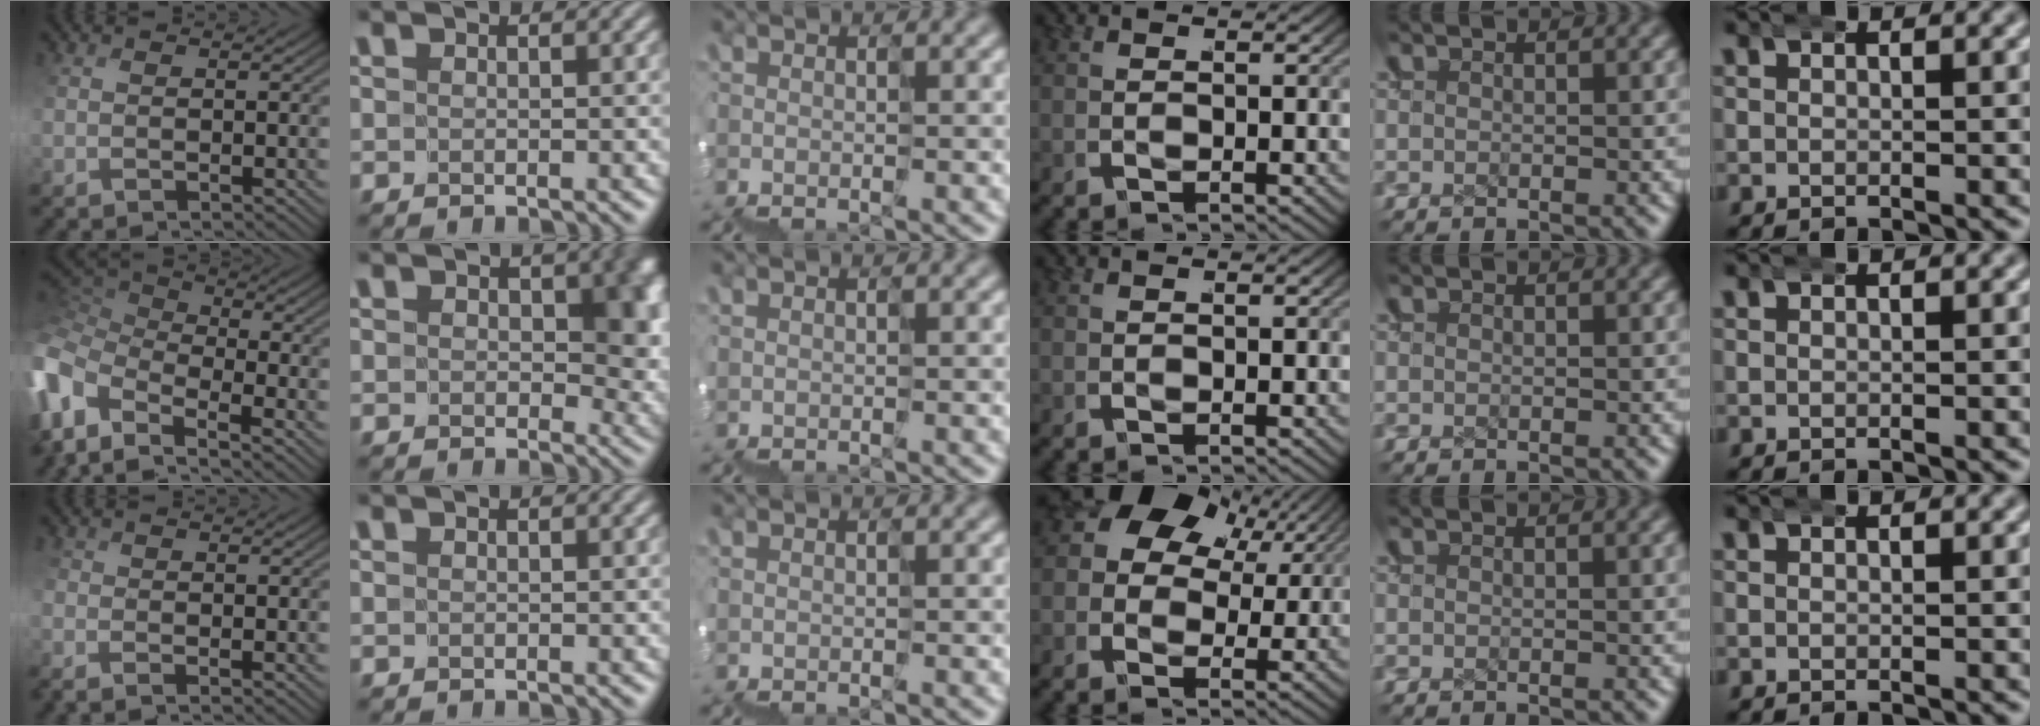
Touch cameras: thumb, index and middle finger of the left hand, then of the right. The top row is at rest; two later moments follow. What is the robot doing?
{"motion": "wrap", "object": "ethernet cable"}